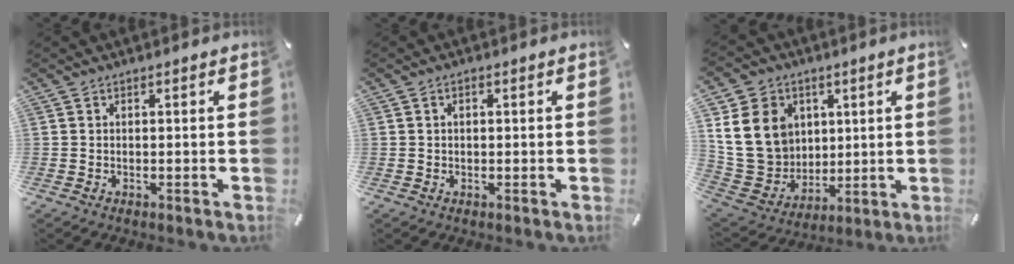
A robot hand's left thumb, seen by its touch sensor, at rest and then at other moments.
{"total": 1.0, "force": [0.1, 0.7, 0.7], "torque": [-0.014, 0.005, 0.000]}
{"total": 17.3, "force": [4.4, 14.9, 7.6], "torque": [-0.164, -0.019, 0.087]}